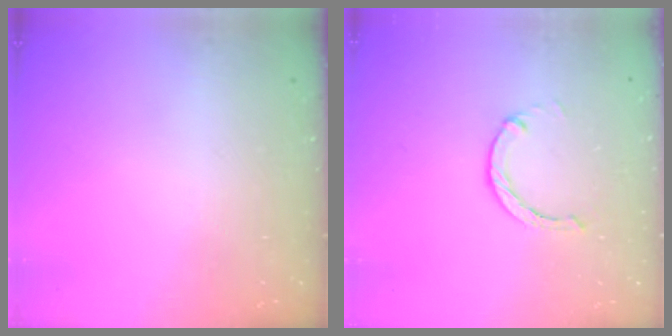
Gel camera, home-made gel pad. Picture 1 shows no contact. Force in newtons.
{"total": 0.0}